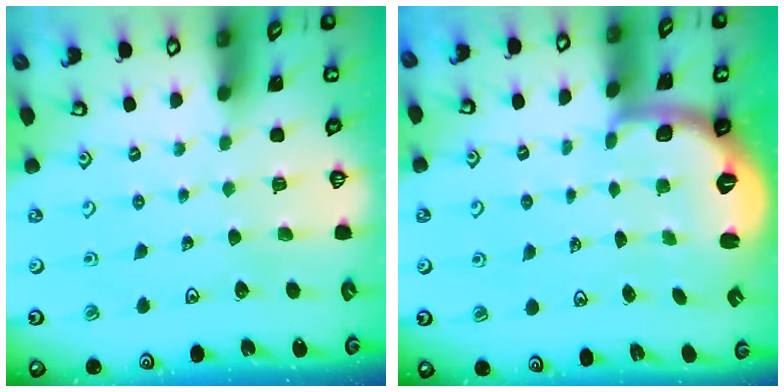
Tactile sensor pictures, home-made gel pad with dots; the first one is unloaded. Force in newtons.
{"total": 2.5, "press": 2.0, "slide": 1.6}